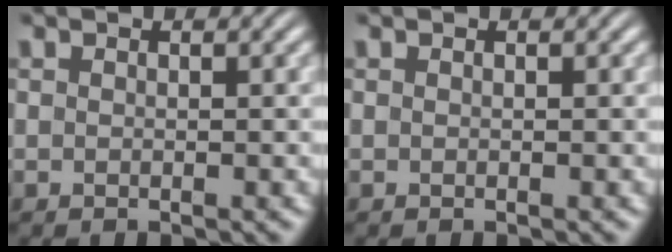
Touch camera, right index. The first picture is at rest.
{"total": 0.0}